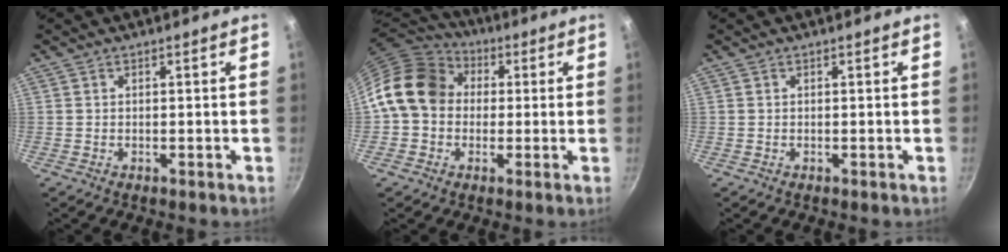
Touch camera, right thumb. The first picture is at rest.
{"total": 14.0, "force": [1.7, 11.7, 7.5], "torque": [-0.100, 0.029, 0.012]}
{"total": 0.0}